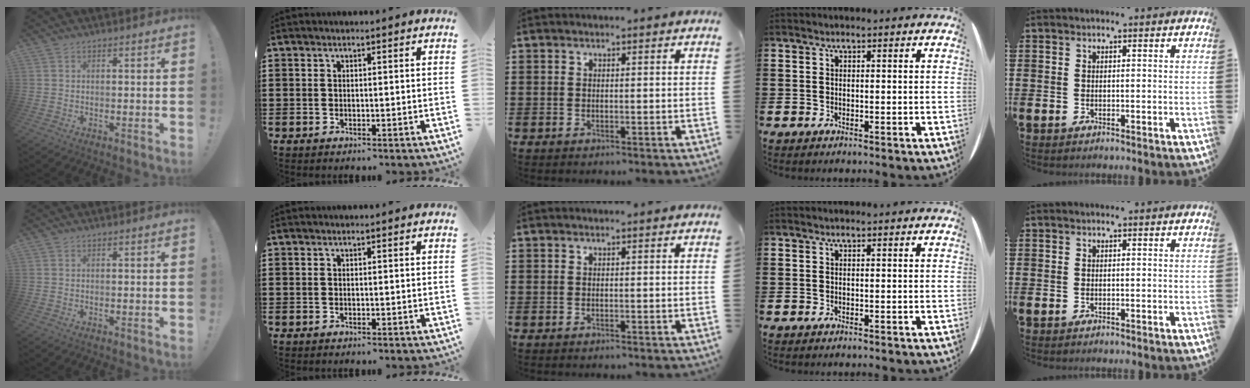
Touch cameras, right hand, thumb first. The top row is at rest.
{}